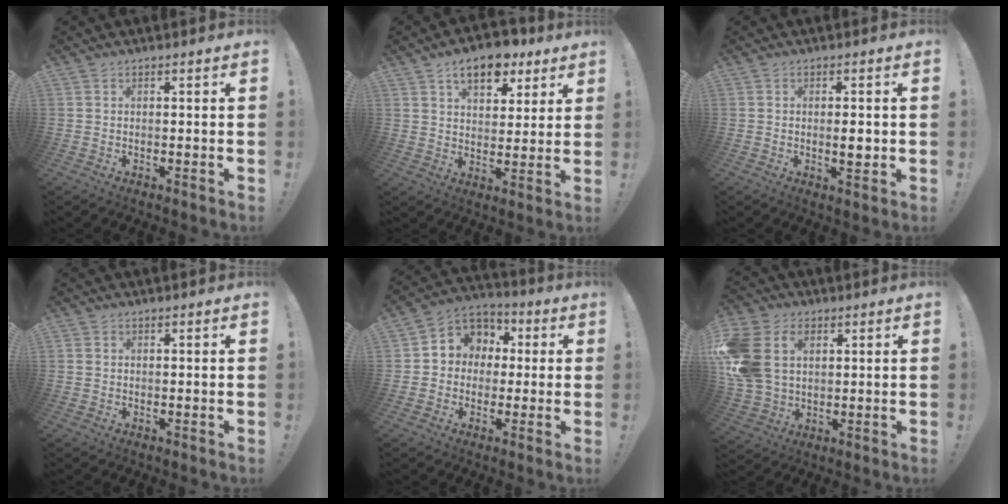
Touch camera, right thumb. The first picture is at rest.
{"total": 11.5, "force": [6.8, 6.6, 6.6], "torque": [-0.085, -0.035, 0.120]}
{"total": 3.5, "force": [-0.3, 0.9, 3.4], "torque": [-0.043, -0.004, -0.008]}
{"total": 0.9, "force": [0.2, 0.8, 0.1], "torque": [-0.004, 0.005, 0.005]}
{"total": 7.7, "force": [0.3, 7.3, 2.4], "torque": [-0.029, 0.002, 0.011]}
{"total": 15.7, "force": [4.3, 11.7, 9.5], "torque": [-0.204, -0.014, 0.082]}